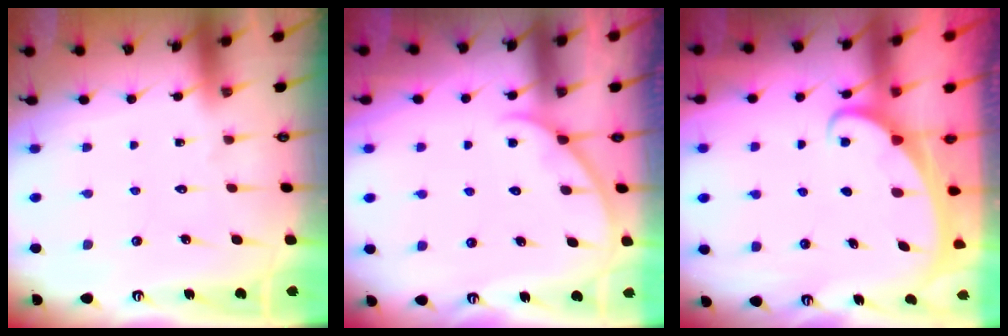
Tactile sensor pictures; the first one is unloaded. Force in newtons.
{"total": 3.3, "press": 3.3, "slide": 0.3}
{"total": 1.9, "press": 1.9, "slide": 0.1}